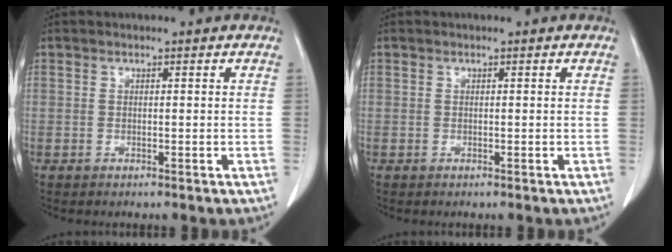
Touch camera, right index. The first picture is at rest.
{"total": 0.0}